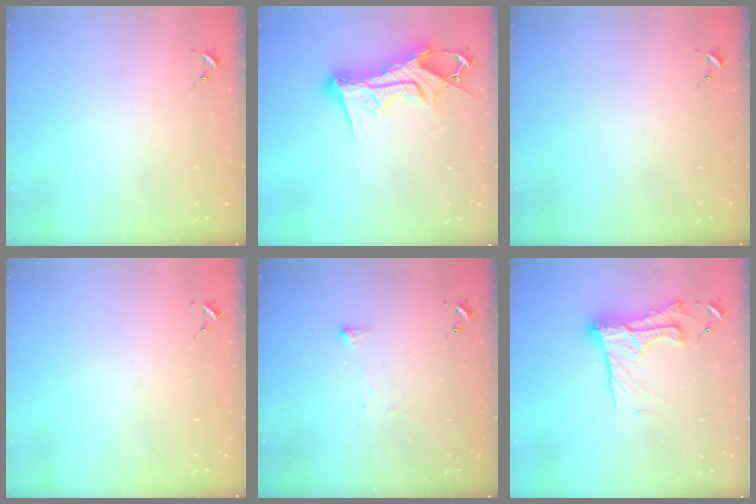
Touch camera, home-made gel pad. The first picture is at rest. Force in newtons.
{"total": 15.4, "press": 15.3, "slide": 1.3}
{"total": 0.0}
{"total": 0.0}
{"total": 2.9, "press": 2.8, "slide": 0.5}
{"total": 16.9, "press": 16.9, "slide": 1.4}